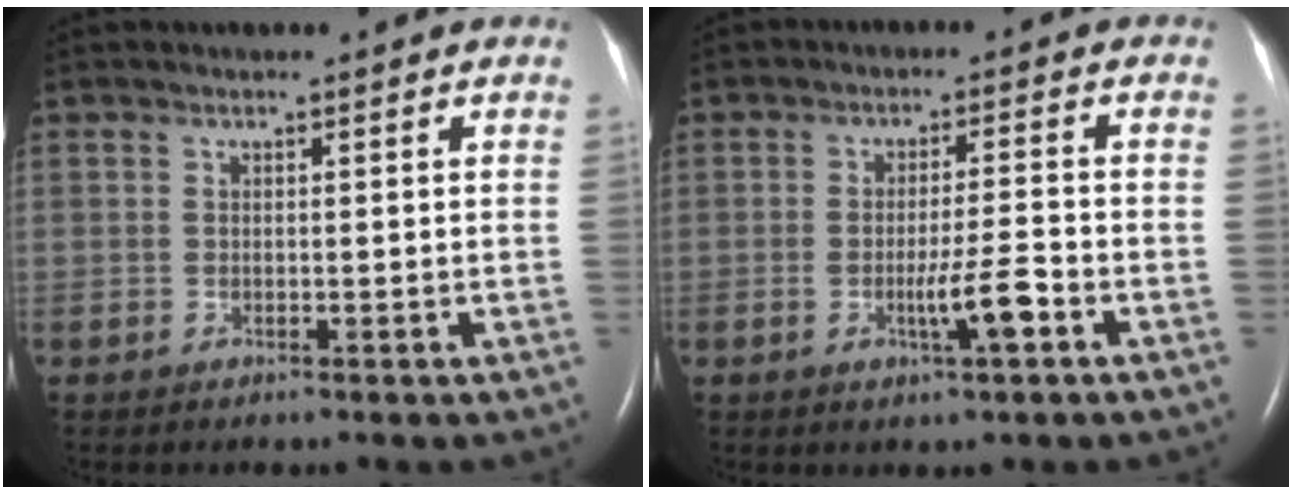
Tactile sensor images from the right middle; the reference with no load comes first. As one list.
[{"total": 5.3, "force": [-2.2, 0.0, 4.8], "torque": [-0.083, -0.007, -0.039]}]